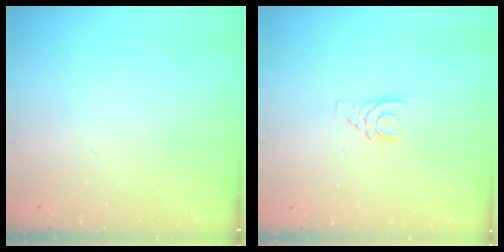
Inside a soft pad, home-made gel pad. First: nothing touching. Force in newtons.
{"total": 3.6, "press": 3.6, "slide": 0.3}